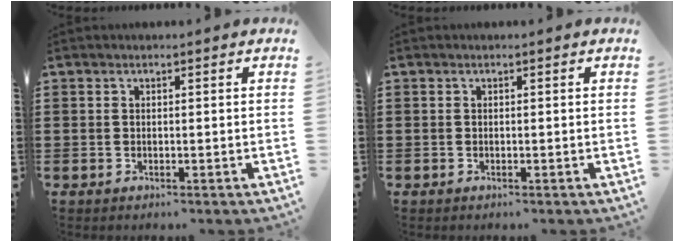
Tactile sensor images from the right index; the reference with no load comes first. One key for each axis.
{"total": 0.0}